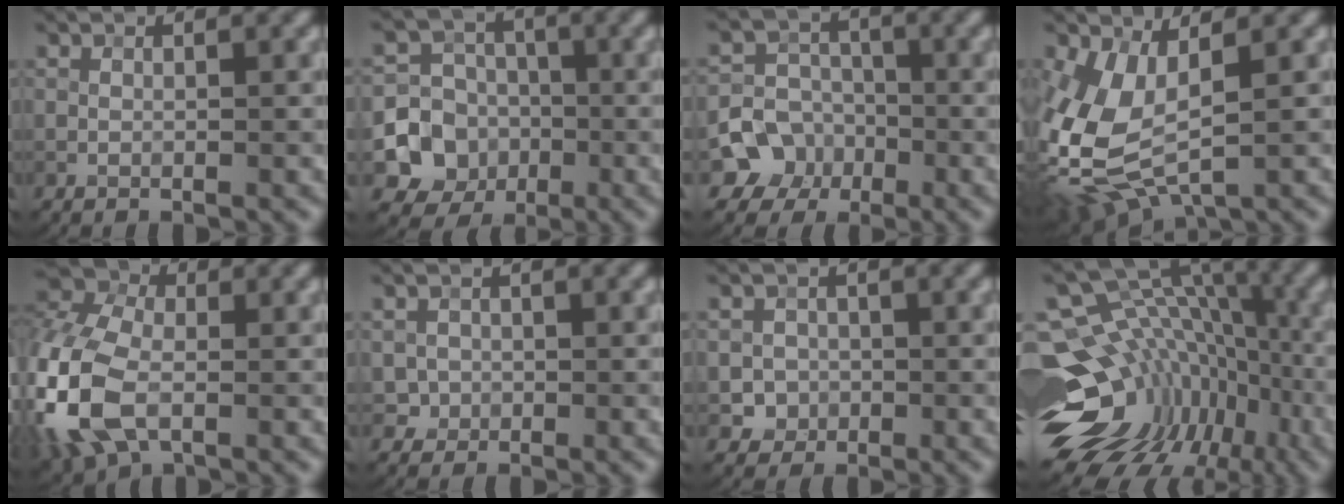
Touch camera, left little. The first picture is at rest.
{"total": 7.8, "force": [-2.4, 7.2, 1.7], "torque": [-0.007, -0.002, -0.075]}
{"total": 4.7, "force": [-2.0, 4.2, 0.9], "torque": [0.019, 0.008, -0.052]}
{"total": 8.0, "force": [-1.2, 4.3, 6.6], "torque": [-0.174, -0.004, -0.022]}
{"total": 10.7, "force": [-2.7, 7.0, 7.7], "torque": [-0.207, -0.014, -0.064]}
{"total": 1.2, "force": [-0.1, 1.2, -0.1], "torque": [0.011, -0.003, 0.003]}
{"total": 2.0, "force": [-0.5, 2.0, 0.2], "torque": [0.011, -0.001, -0.009]}
{"total": 15.4, "force": [-3.5, 11.1, 10.1], "torque": [-0.163, 0.009, -0.034]}